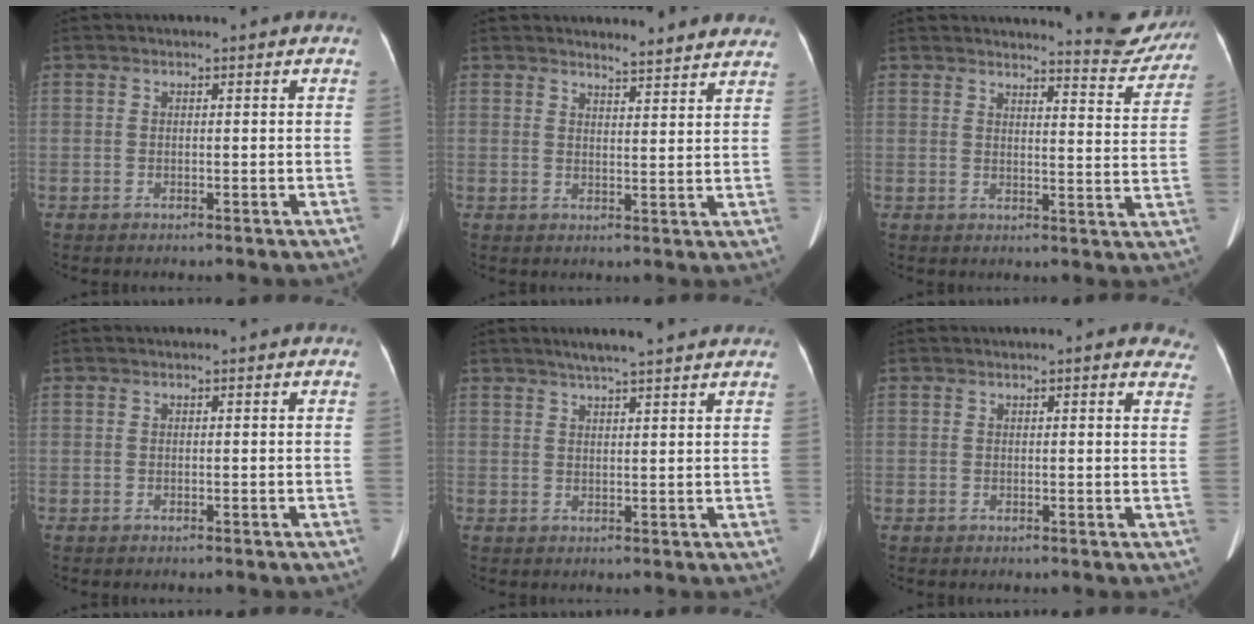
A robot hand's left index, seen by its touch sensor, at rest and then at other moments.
{"total": 7.2, "force": [7.0, 0.8, 1.5], "torque": [-0.015, -0.008, 0.067]}
{"total": 8.5, "force": [8.4, 0.6, 0.9], "torque": [-0.001, -0.039, 0.088]}
{"total": 0.0}
{"total": 8.1, "force": [6.8, 0.3, 4.4], "torque": [-0.063, 0.026, 0.089]}
{"total": 4.7, "force": [3.8, 1.3, 2.3], "torque": [-0.009, -0.002, 0.024]}